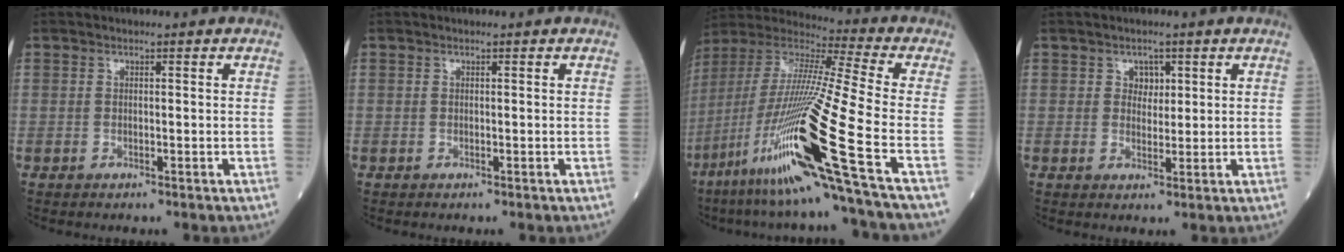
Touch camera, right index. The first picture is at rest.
{"total": 0.0}
{"total": 25.1, "force": [-10.6, -1.1, 22.8], "torque": [-0.454, -0.048, -0.205]}
{"total": 2.3, "force": [1.0, 1.8, 1.1], "torque": [-0.010, 0.000, 0.013]}